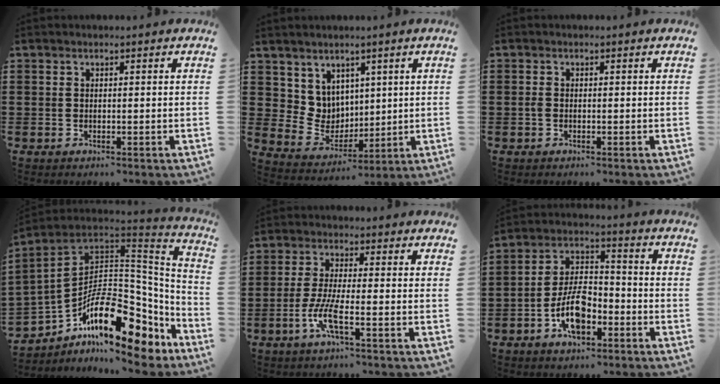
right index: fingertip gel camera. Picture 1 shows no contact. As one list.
[{"total": 5.9, "force": [3.5, 4.8, 0.5], "torque": [-0.040, -0.014, 0.072]}, {"total": 0.8, "force": [-0.3, 0.4, 0.6], "torque": [-0.018, -0.003, -0.009]}, {"total": 15.9, "force": [-7.1, 8.3, 11.5], "torque": [-0.179, 0.006, -0.121]}, {"total": 5.7, "force": [-2.6, 0.7, 5.1], "torque": [-0.118, -0.015, -0.055]}, {"total": 8.6, "force": [-4.0, 4.2, 6.4], "torque": [-0.135, 0.007, -0.075]}]